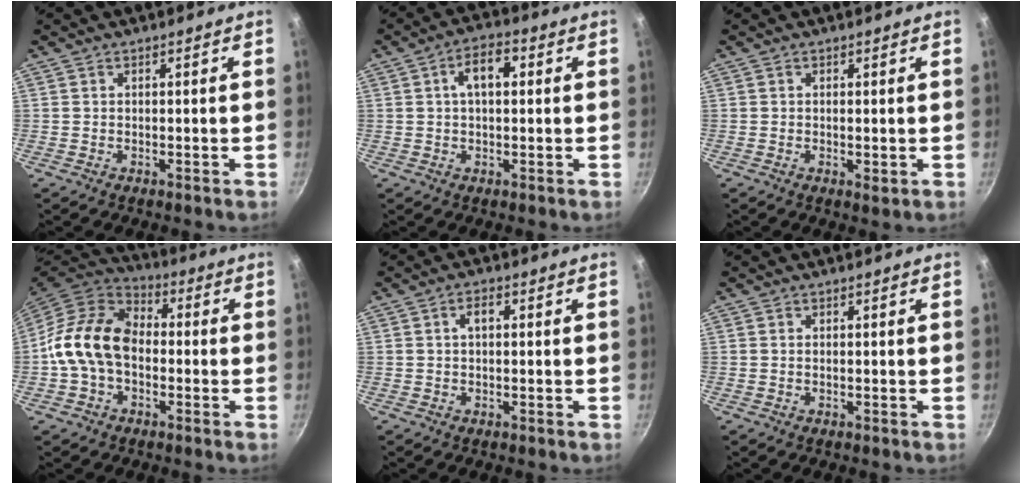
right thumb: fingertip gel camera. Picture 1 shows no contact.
{"total": 6.4, "force": [1.3, 3.4, 5.3], "torque": [-0.075, 0.016, 0.015]}
{"total": 1.4, "force": [-0.1, 0.5, 1.3], "torque": [-0.023, -0.005, -0.002]}
{"total": 14.3, "force": [-1.3, 10.5, 9.5], "torque": [-0.138, 0.035, -0.042]}
{"total": 2.4, "force": [0.4, 1.2, 2.0], "torque": [-0.039, 0.009, 0.005]}
{"total": 0.0}